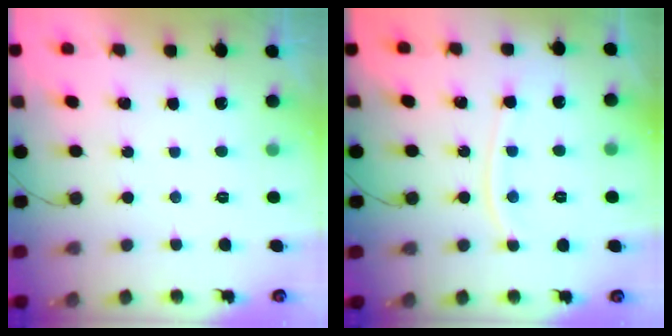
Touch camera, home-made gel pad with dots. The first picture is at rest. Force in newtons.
{"total": 7.8, "press": 7.7, "slide": 0.9}